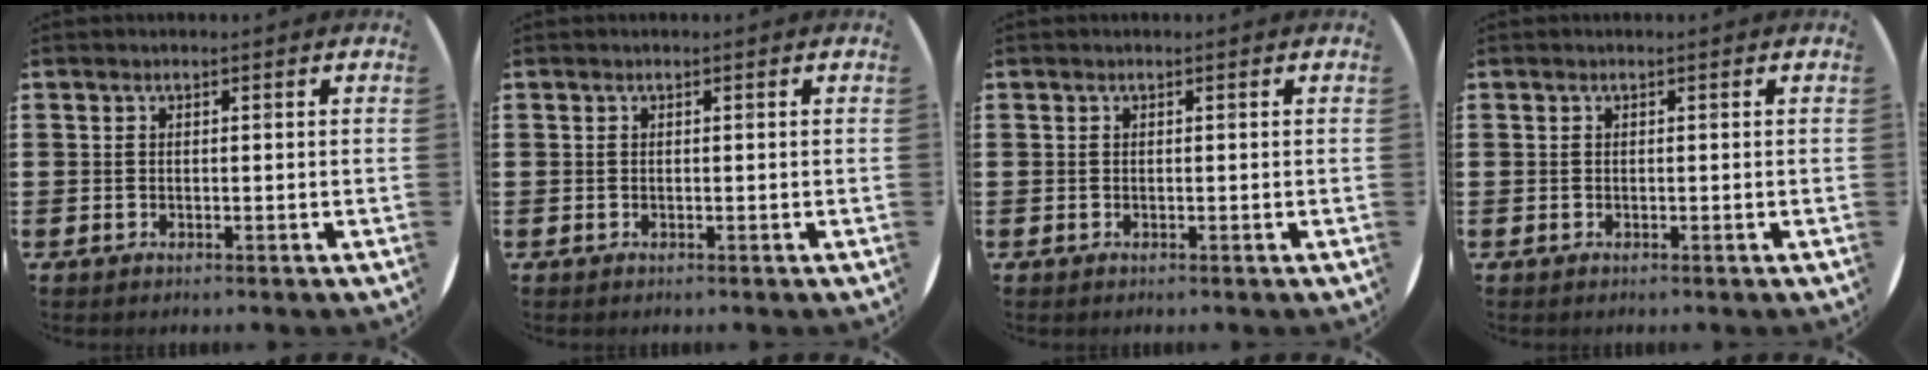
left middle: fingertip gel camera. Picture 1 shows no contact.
{"total": 0.0}
{"total": 0.0}
{"total": 0.0}